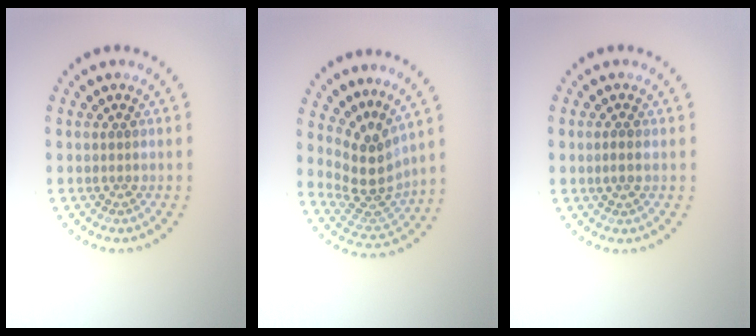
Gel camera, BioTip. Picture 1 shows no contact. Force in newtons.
{"total": 3.9, "press": 3.0, "slide": 2.5}
{"total": 0.6, "press": 0.5, "slide": 0.3}